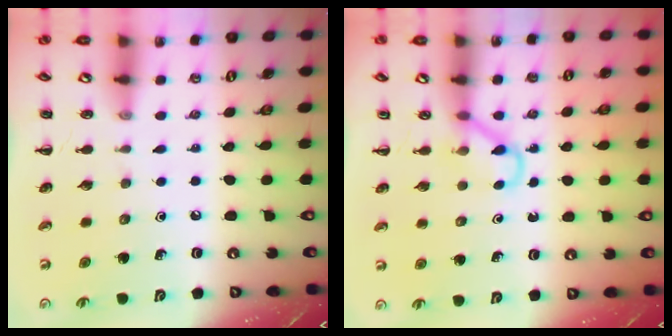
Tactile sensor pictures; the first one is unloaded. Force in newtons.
{"total": 3.6, "press": 3.3, "slide": 1.2}